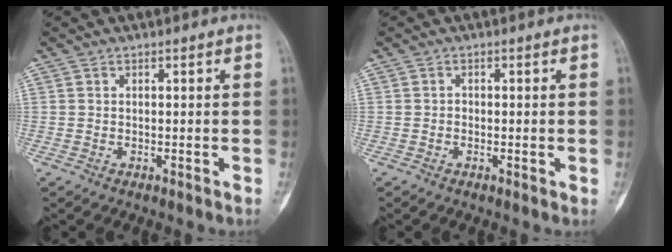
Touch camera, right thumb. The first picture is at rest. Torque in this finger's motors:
{"motor_torque": [0.06, -0.04, -0.18, -0.17, 0.02]}